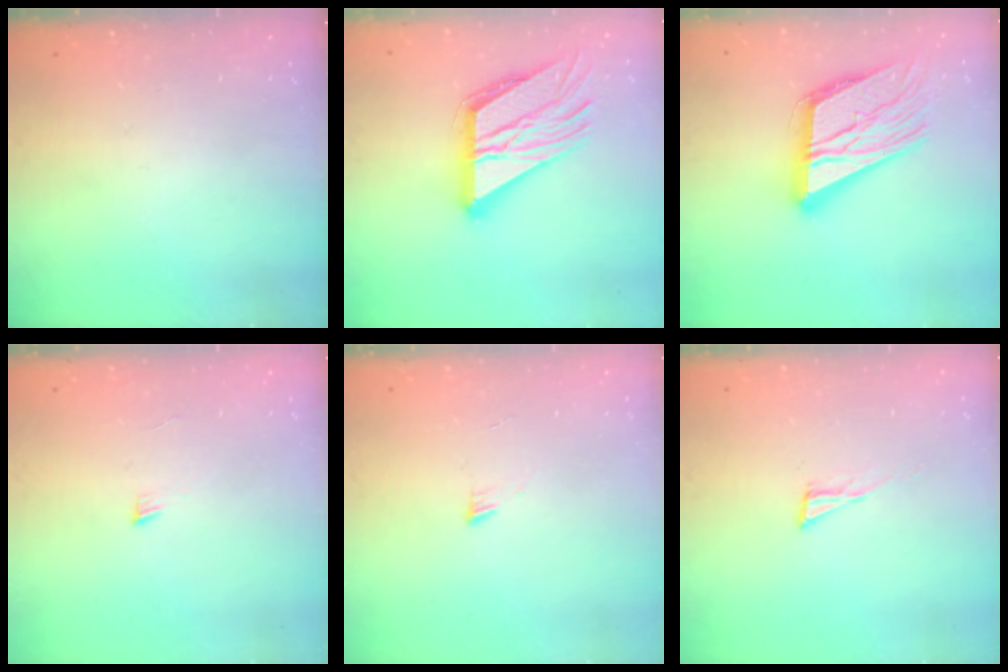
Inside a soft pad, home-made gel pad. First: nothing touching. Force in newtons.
{"total": 18.6, "press": 18.5, "slide": 2.2}
{"total": 19.6, "press": 19.5, "slide": 1.9}
{"total": 3.1, "press": 3.1, "slide": 0.4}
{"total": 3.5, "press": 3.4, "slide": 0.4}
{"total": 5.7, "press": 5.5, "slide": 1.4}